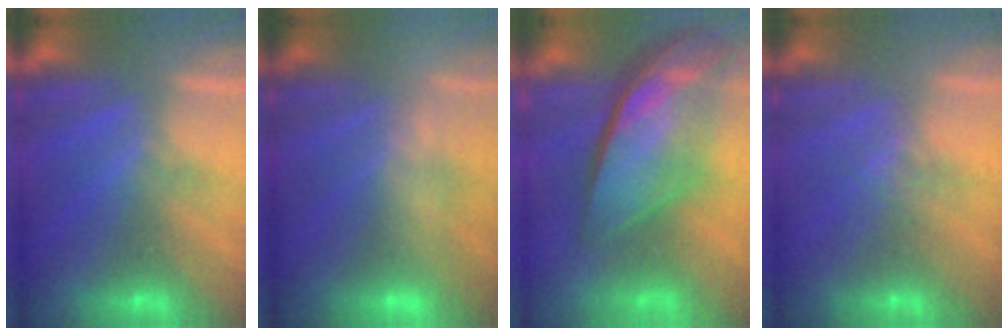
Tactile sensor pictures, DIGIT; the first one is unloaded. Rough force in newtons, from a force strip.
{"total": 2.6}
{"total": 7.6}
{"total": 2.0}